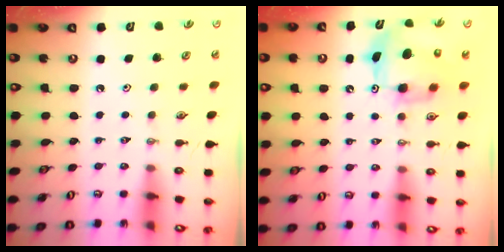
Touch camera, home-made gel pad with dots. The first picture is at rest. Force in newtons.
{"total": 9.3, "press": 9.3, "slide": 0.3}